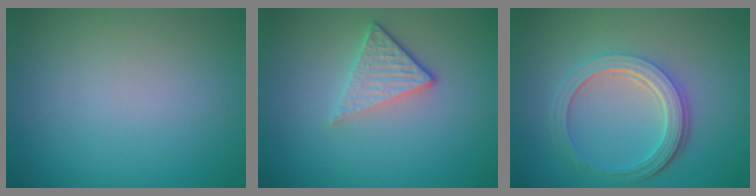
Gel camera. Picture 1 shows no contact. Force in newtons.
{"total": 3.1, "press": 2.5, "slide": 1.9}
{"total": 5.2, "press": 3.8, "slide": 3.5}